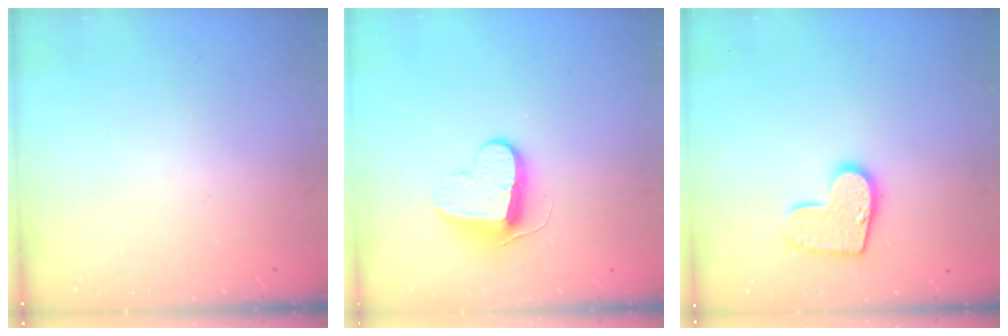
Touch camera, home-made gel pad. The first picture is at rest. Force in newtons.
{"total": 9.9, "press": 9.9, "slide": 0.2}
{"total": 12.0, "press": 11.9, "slide": 0.7}